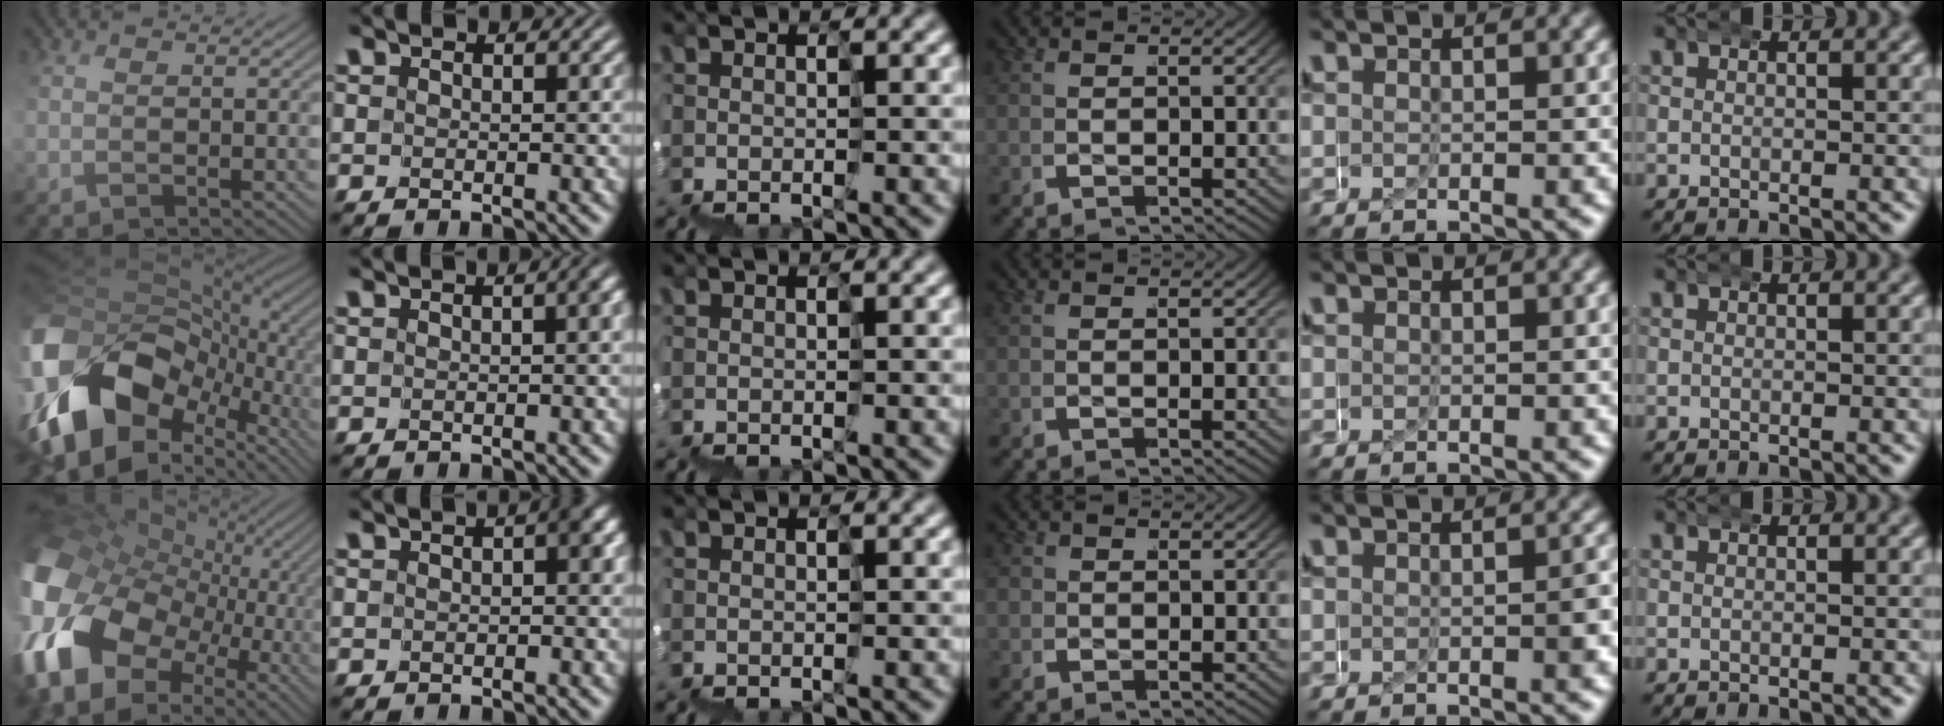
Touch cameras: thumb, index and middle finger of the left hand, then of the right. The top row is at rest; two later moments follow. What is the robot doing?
{"motion": "wrap", "object": "ethernet cable"}